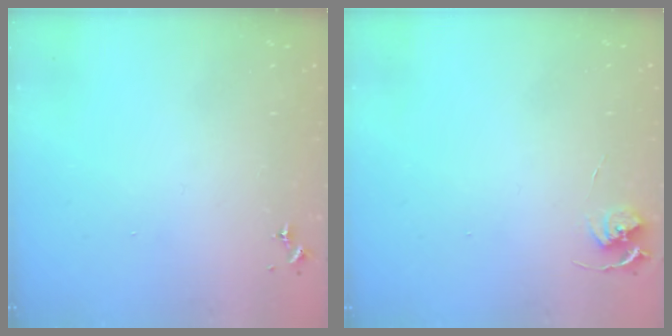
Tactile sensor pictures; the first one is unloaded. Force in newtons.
{"total": 5.3, "press": 5.2, "slide": 0.6}